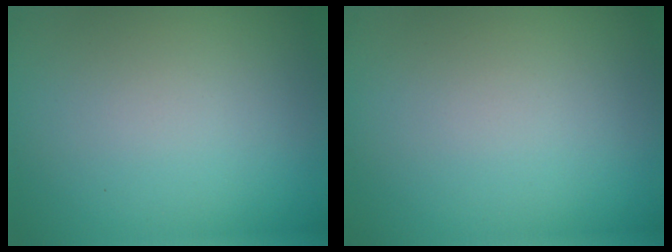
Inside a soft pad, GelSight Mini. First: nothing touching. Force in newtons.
{"total": 0.0}